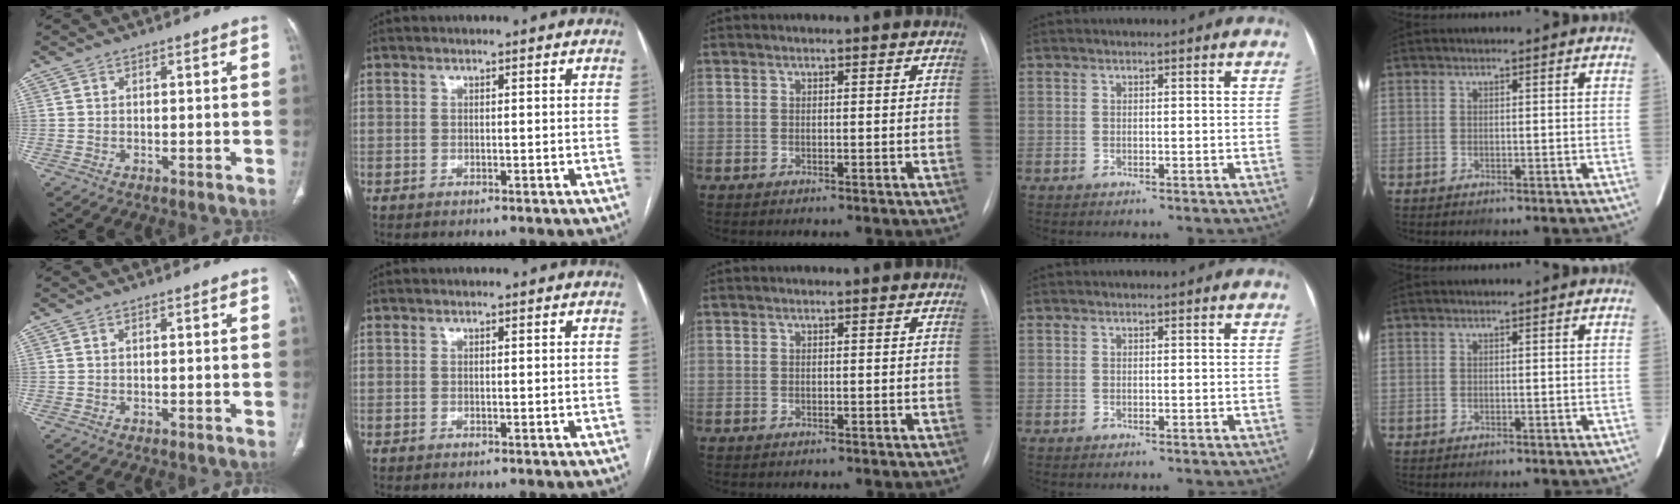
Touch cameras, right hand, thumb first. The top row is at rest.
{}